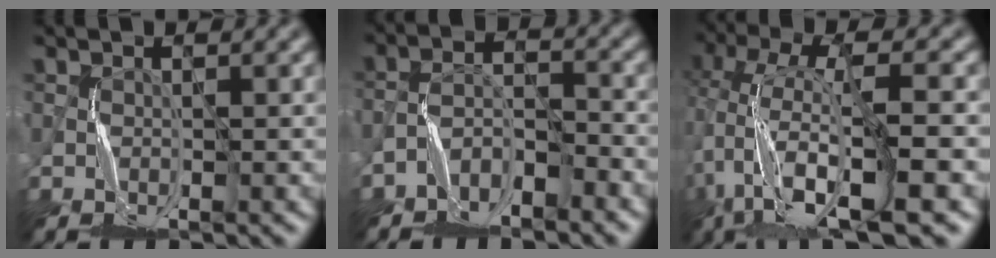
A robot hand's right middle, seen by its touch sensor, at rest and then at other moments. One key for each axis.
{"total": 3.3, "fx": -3.0, "fy": 1.1, "fz": 0.9, "tx": -0.014, "ty": 0.011, "tz": -0.060}
{"total": 10.4, "fx": -4.3, "fy": 3.3, "fz": 8.9, "tx": -0.162, "ty": 0.006, "tz": -0.081}